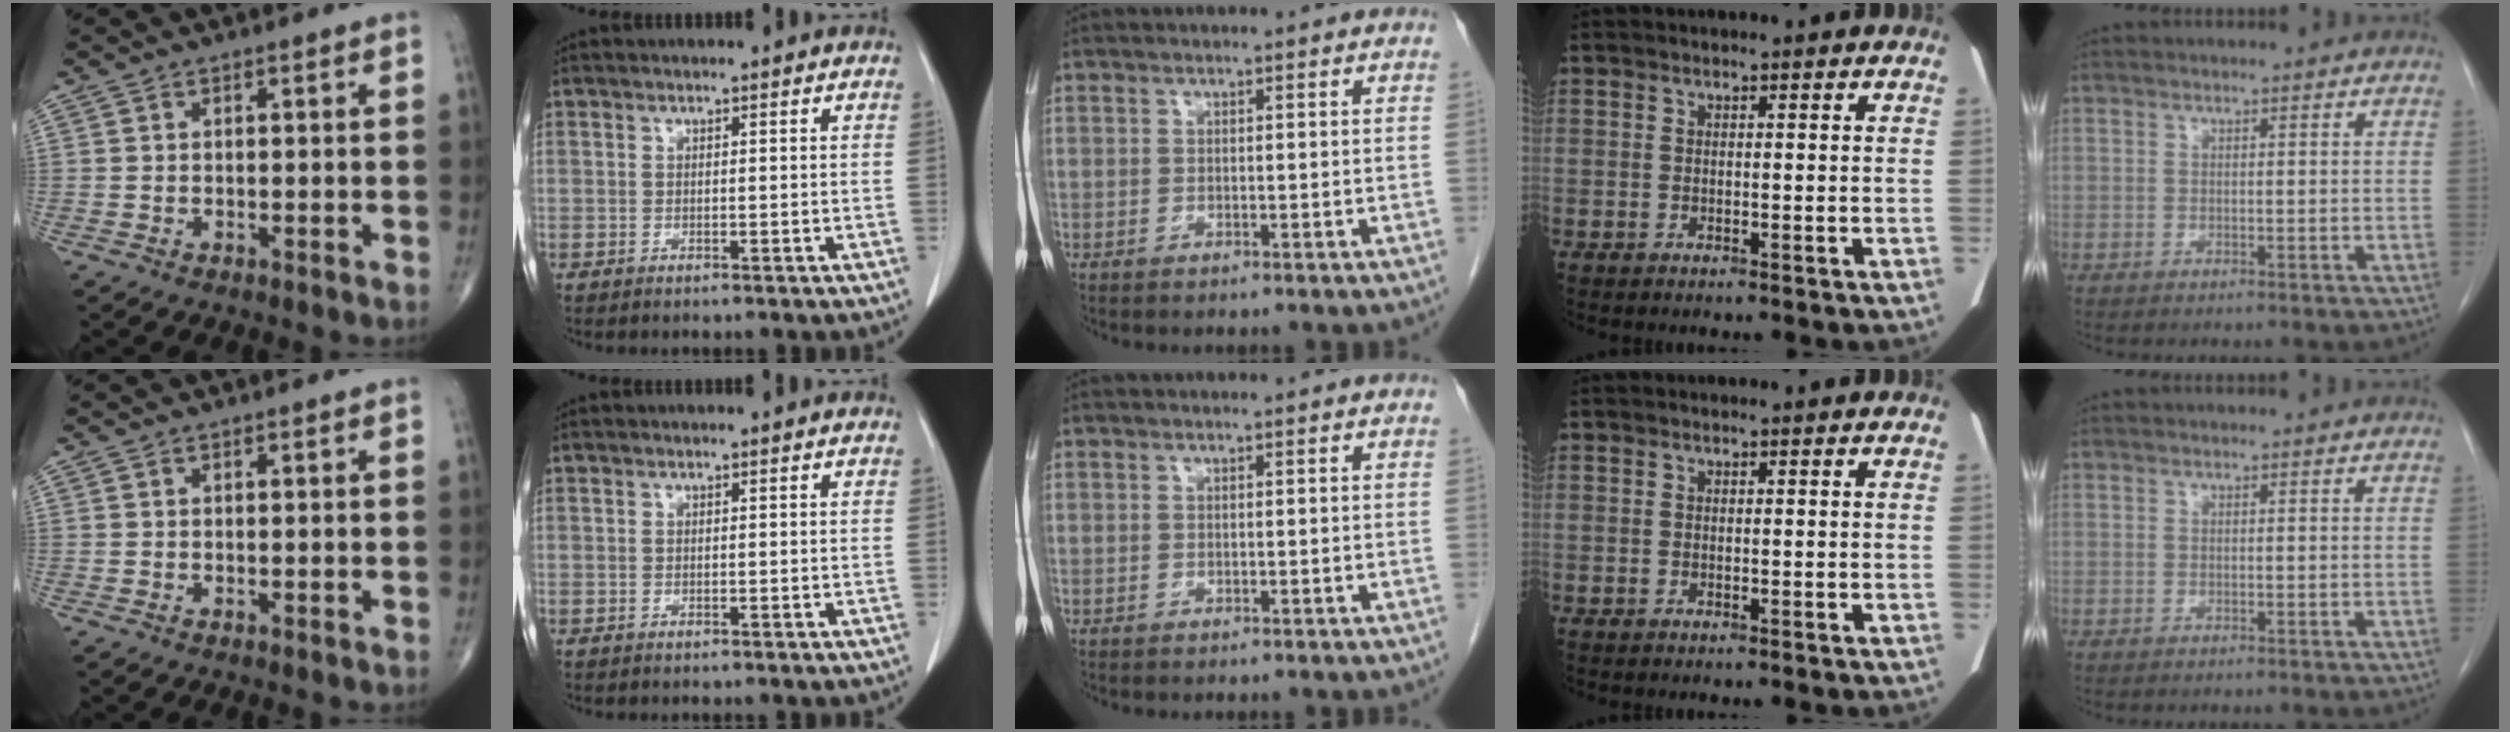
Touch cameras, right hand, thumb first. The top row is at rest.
{}